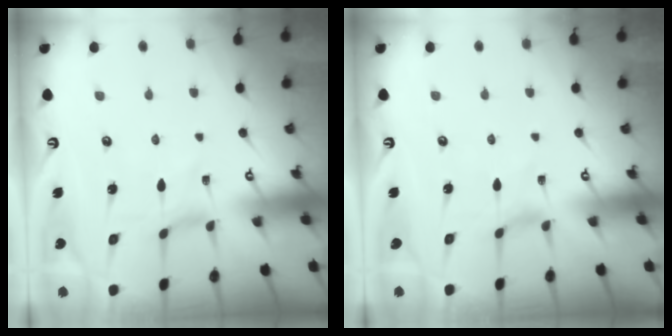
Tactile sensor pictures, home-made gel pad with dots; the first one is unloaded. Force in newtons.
{"total": 0.0}